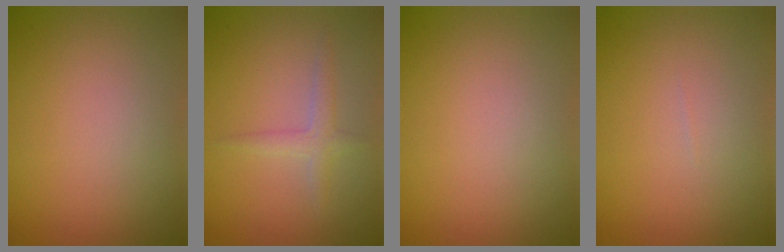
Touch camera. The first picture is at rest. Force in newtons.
{"total": 1.7, "press": 1.7, "slide": 0.1}
{"total": 0.0}
{"total": 0.0}